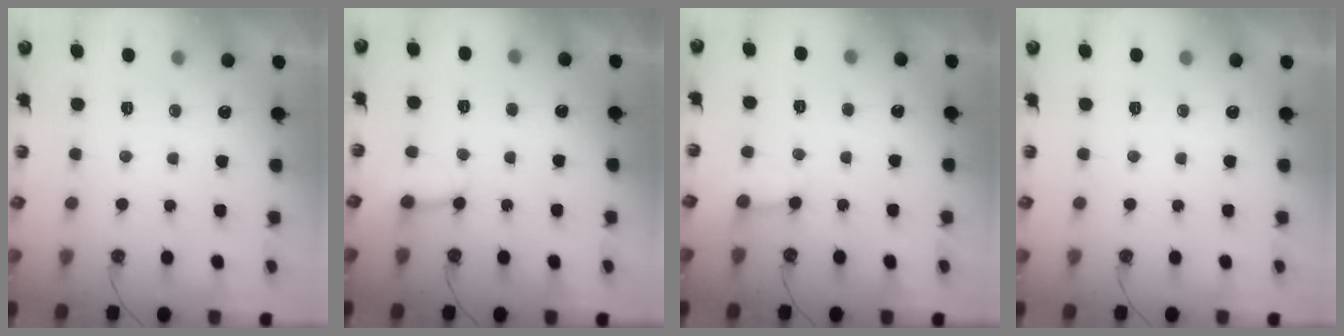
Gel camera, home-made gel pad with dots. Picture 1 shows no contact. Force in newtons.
{"total": 3.2, "press": 3.2, "slide": 0.5}
{"total": 3.0, "press": 2.9, "slide": 0.3}
{"total": 0.0}